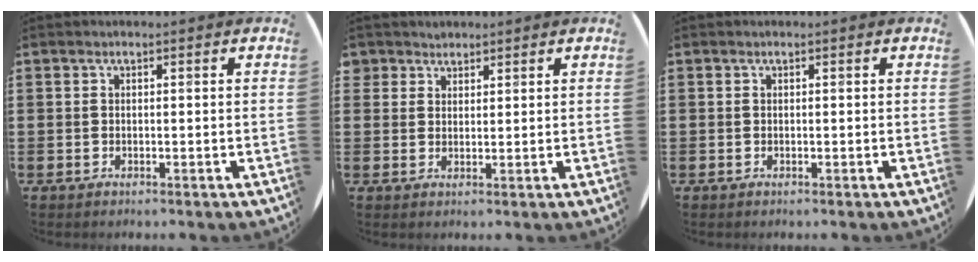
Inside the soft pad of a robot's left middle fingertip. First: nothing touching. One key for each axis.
{"total": 2.1, "fx": 1.8, "fy": 1.0, "fz": -0.1, "tx": -0.002, "ty": 0.007, "tz": 0.036}
{"total": 0.0}